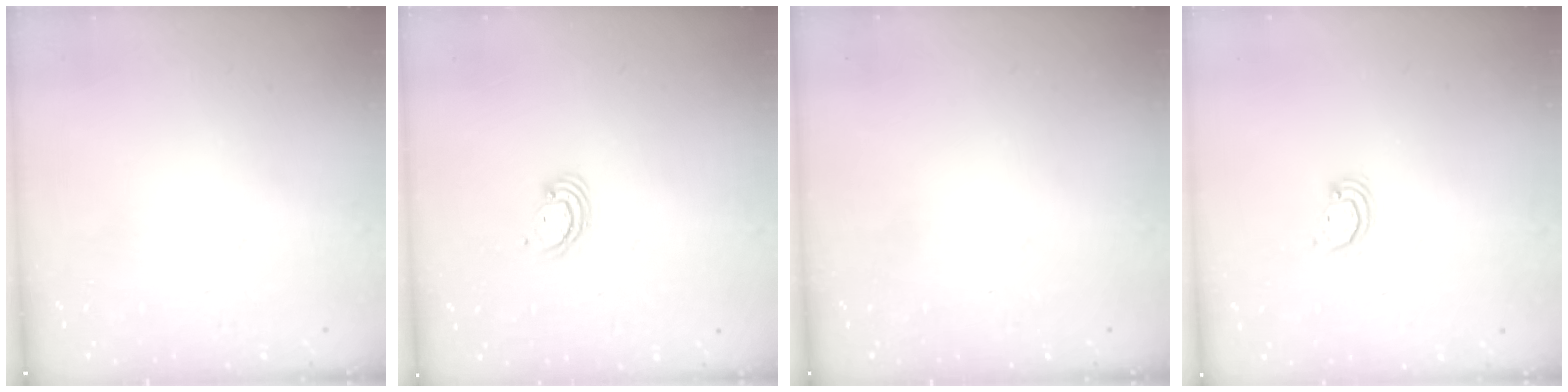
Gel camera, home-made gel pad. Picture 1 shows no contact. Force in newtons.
{"total": 2.7, "press": 2.7, "slide": 0.2}
{"total": 0.0}
{"total": 2.2, "press": 2.2, "slide": 0.3}